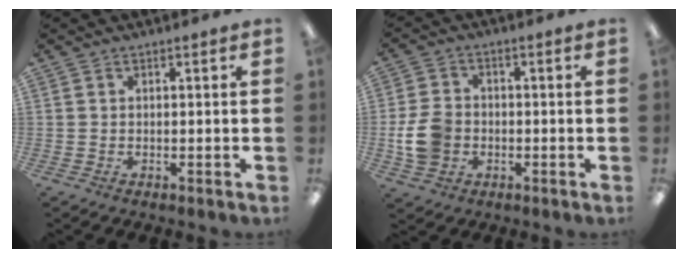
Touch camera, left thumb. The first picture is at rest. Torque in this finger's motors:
{"motor_torque": [-0.29, 0.63, 0.45, -0.33, 0.08]}